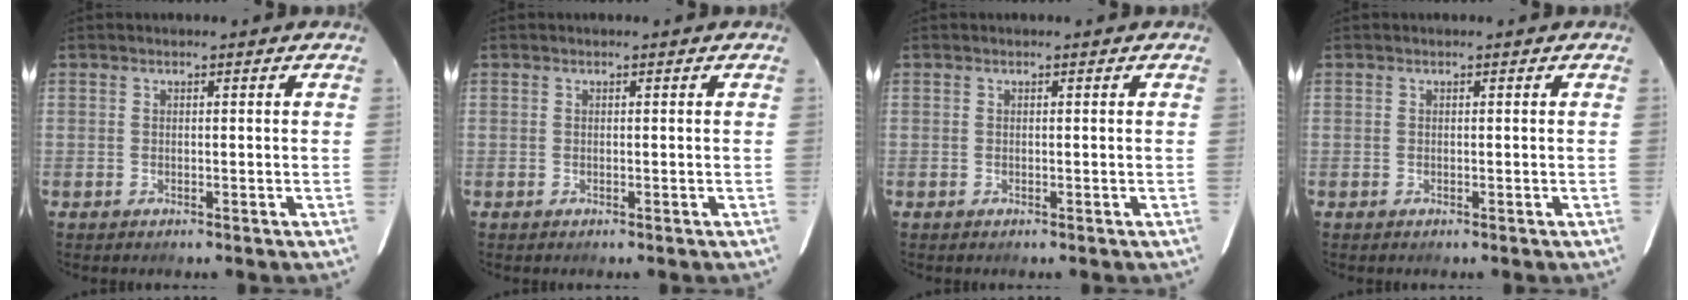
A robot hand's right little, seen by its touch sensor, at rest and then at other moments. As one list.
[{"total": 0.0}, {"total": 0.0}, {"total": 0.0}]